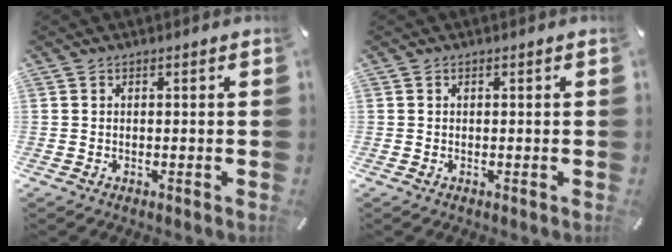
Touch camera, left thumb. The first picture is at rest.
{"total": 0.0}